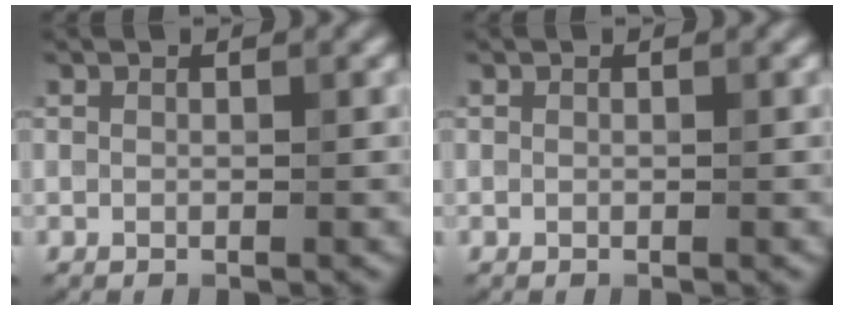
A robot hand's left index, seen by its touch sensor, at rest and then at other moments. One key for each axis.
{"total": 0.0}